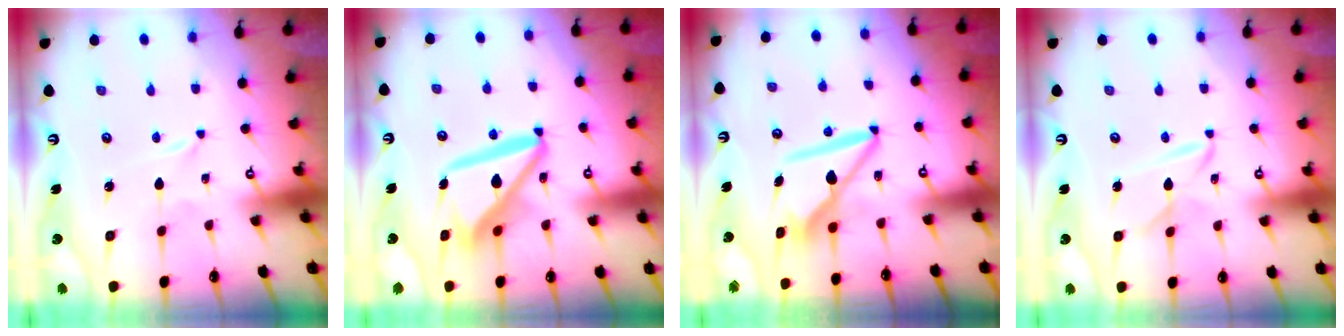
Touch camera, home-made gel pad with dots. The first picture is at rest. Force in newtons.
{"total": 14.3, "press": 14.2, "slide": 1.6}
{"total": 9.2, "press": 9.2, "slide": 0.8}
{"total": 6.6, "press": 6.6, "slide": 0.5}